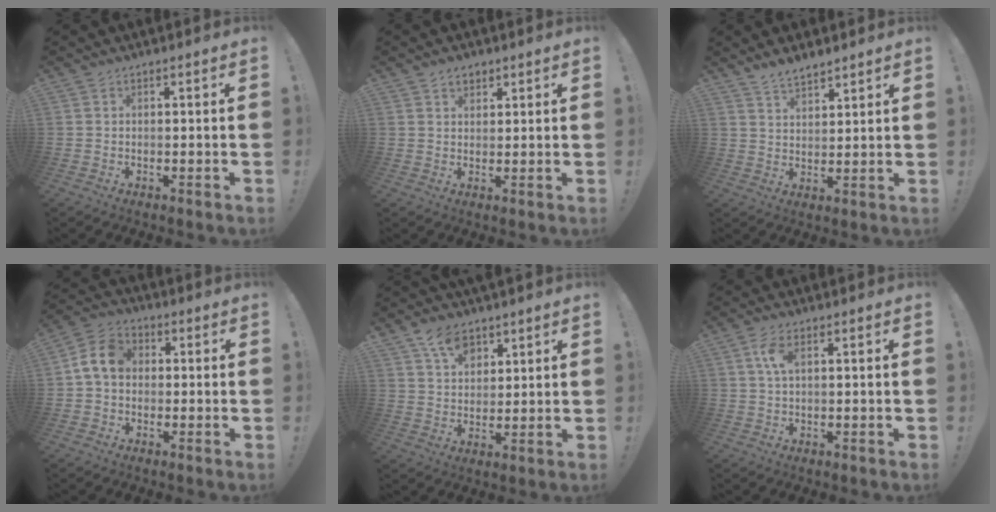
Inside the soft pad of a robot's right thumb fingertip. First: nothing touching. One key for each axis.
{"total": 3.0, "fx": 2.0, "fy": 2.0, "fz": 1.0, "tx": -0.006, "ty": -0.010, "tz": 0.035}
{"total": 5.8, "fx": 5.2, "fy": 1.9, "fz": 1.9, "tx": -0.029, "ty": -0.032, "tz": 0.096}
{"total": 8.6, "fx": 0.8, "fy": 6.6, "fz": 5.5, "tx": -0.106, "ty": 0.021, "tz": 0.022}
{"total": 8.7, "fx": 6.0, "fy": 4.9, "fz": 3.8, "tx": -0.068, "ty": -0.029, "tz": 0.115}
{"total": 4.8, "fx": 1.4, "fy": 2.0, "fz": 4.2, "tx": -0.070, "ty": 0.000, "tz": 0.022}